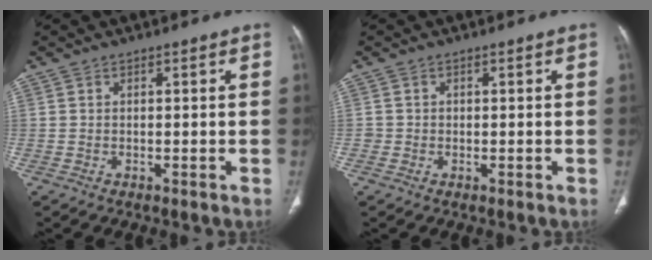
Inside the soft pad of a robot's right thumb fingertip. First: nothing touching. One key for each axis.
{"total": 1.0, "fx": -0.2, "fy": 1.0, "fz": 0.0, "tx": 0.007, "ty": 0.006, "tz": -0.005}